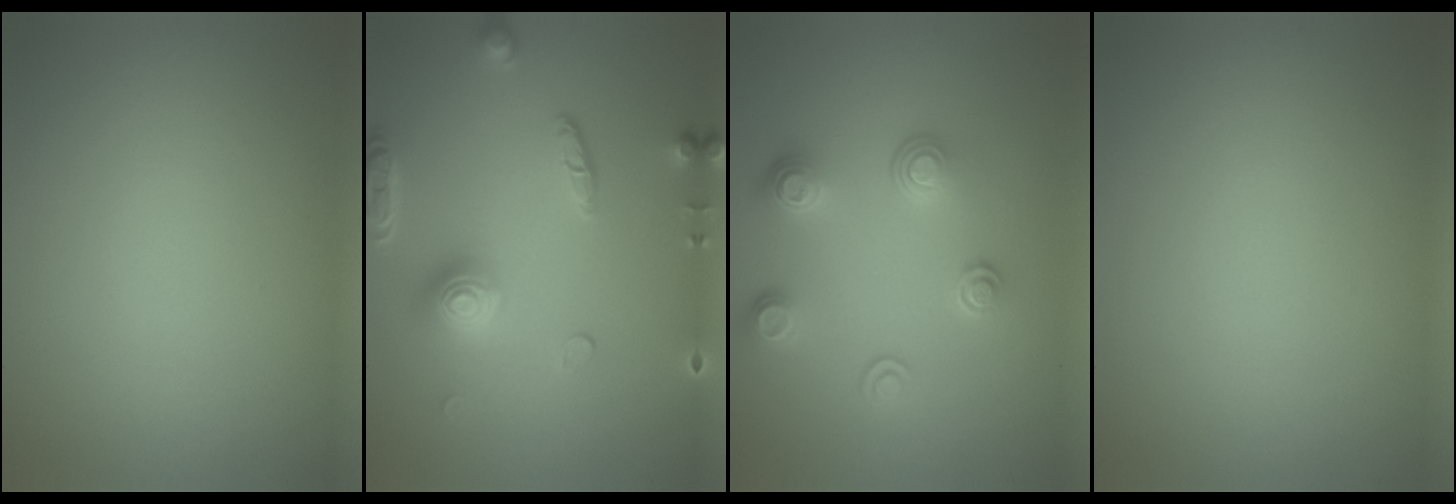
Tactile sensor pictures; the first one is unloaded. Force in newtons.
{"total": 4.0, "press": 3.5, "slide": 2.1}
{"total": 4.0, "press": 2.8, "slide": 2.8}
{"total": 0.0}